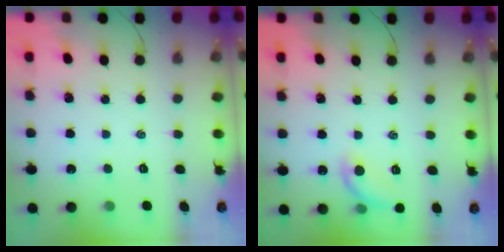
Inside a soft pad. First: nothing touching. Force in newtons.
{"total": 8.8, "press": 8.7, "slide": 1.3}